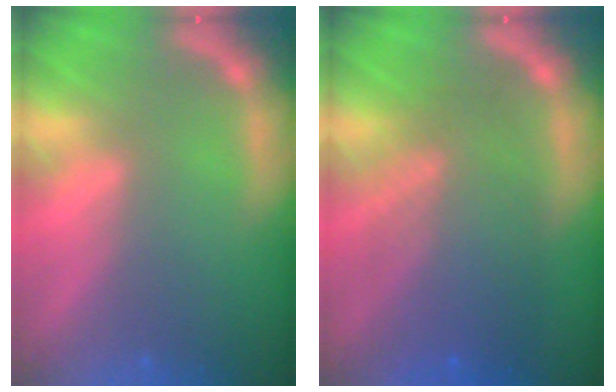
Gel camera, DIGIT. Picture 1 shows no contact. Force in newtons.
{"total": 8.0}